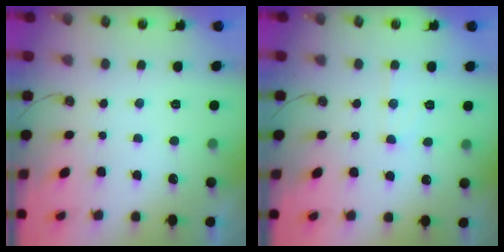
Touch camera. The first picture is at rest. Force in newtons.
{"total": 5.5, "press": 5.5, "slide": 0.4}